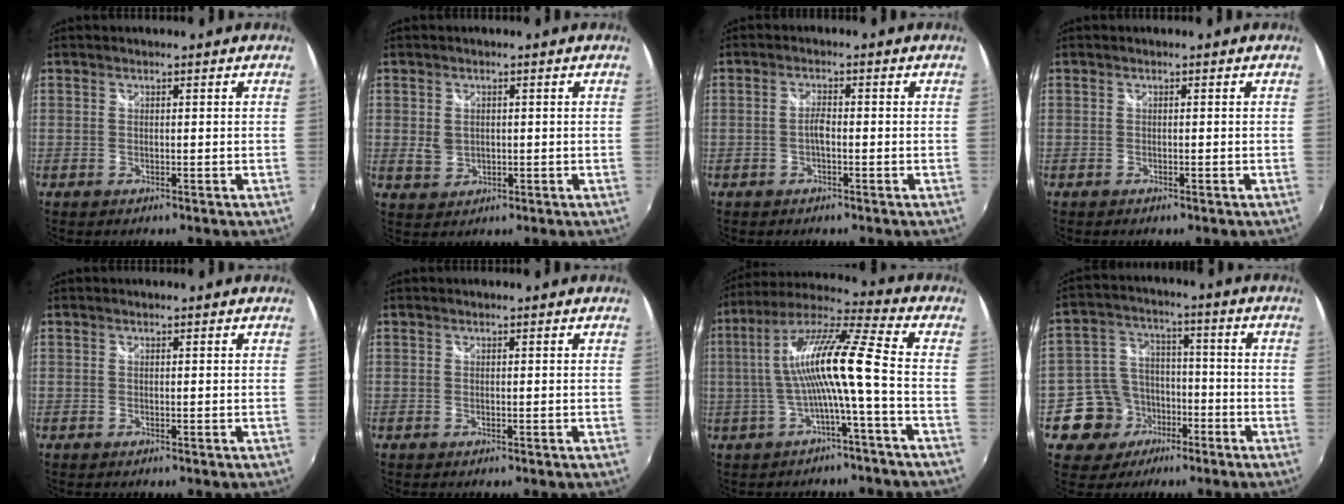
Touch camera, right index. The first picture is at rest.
{"total": 3.4, "force": [0.1, 2.9, 1.7], "torque": [-0.029, -0.001, 0.005]}
{"total": 1.9, "force": [-0.7, 0.6, 1.7], "torque": [-0.035, 0.005, -0.015]}
{"total": 0.5, "force": [-0.4, 0.2, 0.3], "torque": [-0.006, -0.001, -0.008]}
{"total": 0.0}
{"total": 0.0}
{"total": 12.6, "force": [-2.2, -0.5, 12.4], "torque": [-0.233, 0.011, -0.034]}
{"total": 10.5, "force": [-5.2, 8.8, 2.6], "torque": [-0.077, 0.027, -0.077]}